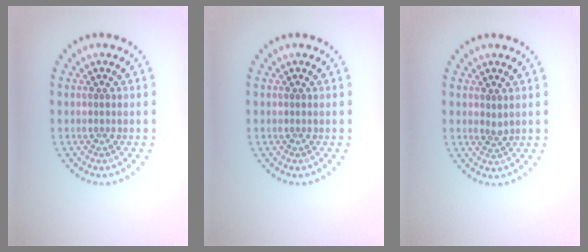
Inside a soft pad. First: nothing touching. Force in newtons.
{"total": 0.0}
{"total": 0.9, "press": 0.7, "slide": 0.6}